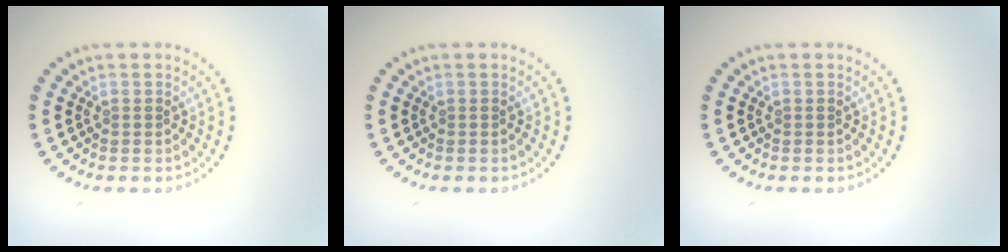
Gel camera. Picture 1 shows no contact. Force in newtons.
{"total": 0.0}
{"total": 0.0}